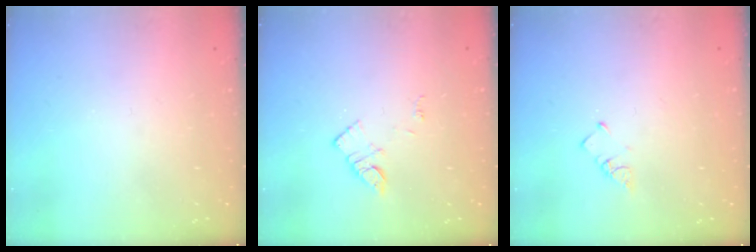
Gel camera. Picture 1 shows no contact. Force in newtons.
{"total": 5.8, "press": 5.8, "slide": 0.6}
{"total": 1.9, "press": 1.9, "slide": 0.3}